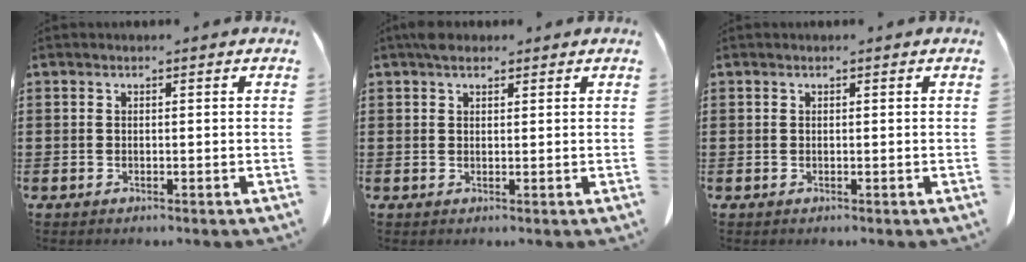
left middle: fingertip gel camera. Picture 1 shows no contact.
{"total": 2.3, "force": [1.8, 1.0, 0.9], "torque": [-0.015, 0.001, 0.033]}
{"total": 0.0}